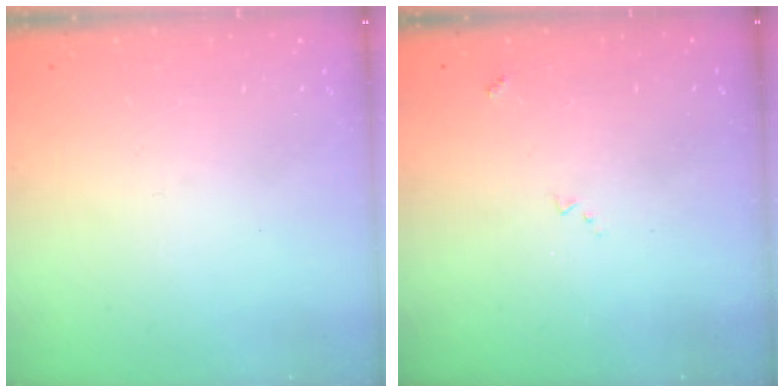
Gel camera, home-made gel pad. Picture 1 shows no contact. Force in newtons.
{"total": 7.5, "press": 7.5, "slide": 0.9}